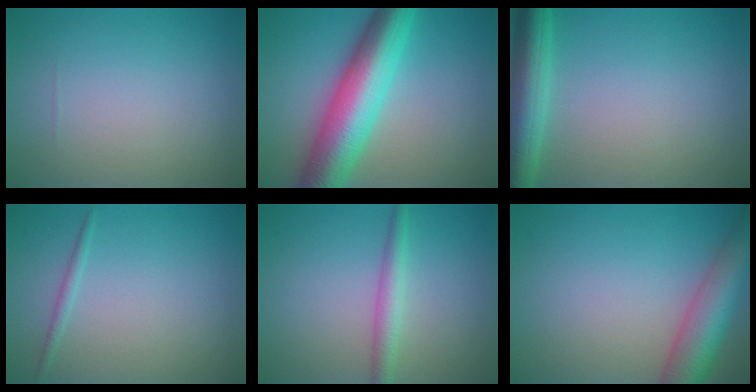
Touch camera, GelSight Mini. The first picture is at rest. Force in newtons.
{"total": 10.3, "press": 10.3, "slide": 0.2}
{"total": 5.3, "press": 5.3, "slide": 0.2}
{"total": 0.9, "press": 0.9, "slide": 0.0}
{"total": 2.3, "press": 2.3, "slide": 0.1}
{"total": 7.4, "press": 7.4, "slide": 0.5}